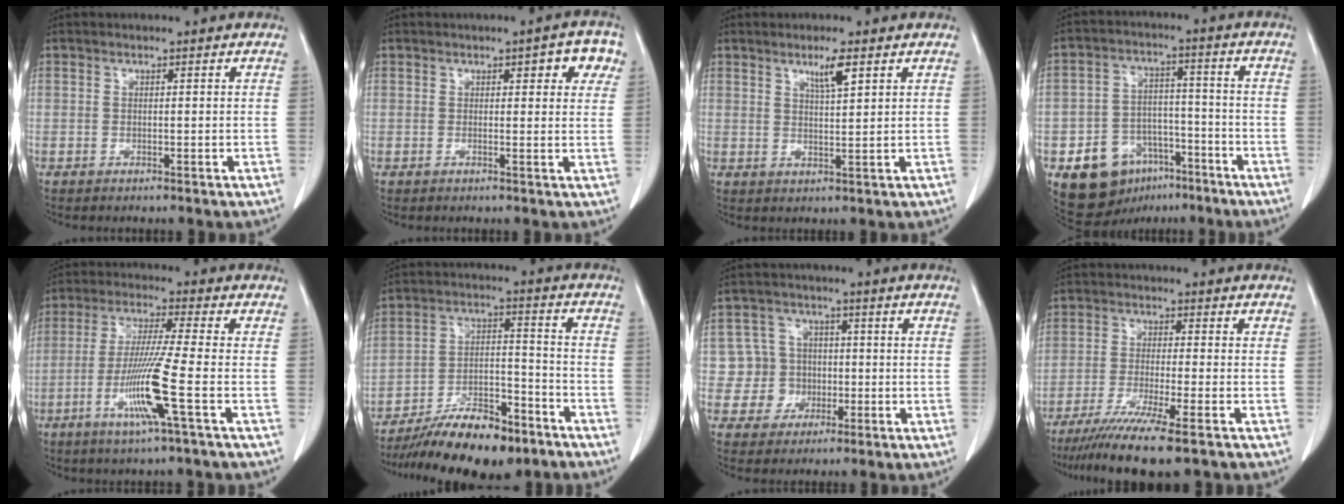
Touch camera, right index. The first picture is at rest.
{"total": 4.8, "force": [2.1, 1.4, 4.1], "torque": [-0.037, 0.009, 0.017]}
{"total": 3.7, "force": [2.1, -0.1, 3.0], "torque": [-0.054, -0.006, 0.038]}
{"total": 11.2, "force": [-6.2, 8.1, 4.5], "torque": [-0.073, 0.028, -0.092]}
{"total": 10.3, "force": [-3.6, -1.4, 9.5], "torque": [-0.189, -0.019, -0.074]}
{"total": 14.0, "force": [-10.7, 4.3, 7.9], "torque": [-0.121, 0.015, -0.182]}
{"total": 5.8, "force": [-0.8, 5.7, 0.2], "torque": [0.009, 0.017, -0.010]}
{"total": 10.3, "force": [-7.4, -0.5, 7.1], "torque": [-0.115, -0.029, -0.121]}